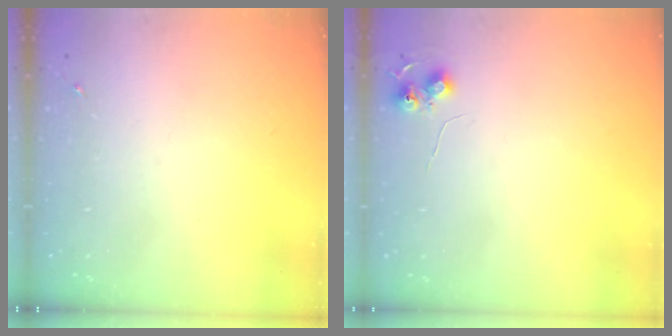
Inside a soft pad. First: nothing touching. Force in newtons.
{"total": 5.6, "press": 5.6, "slide": 0.8}